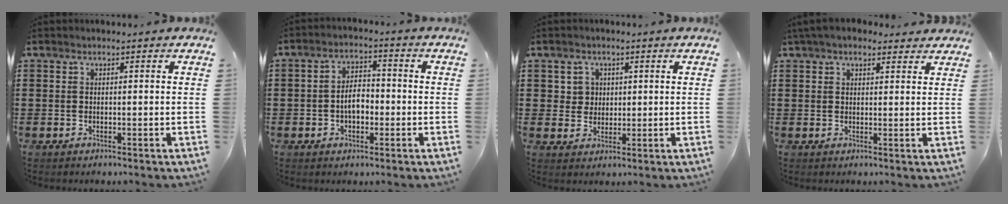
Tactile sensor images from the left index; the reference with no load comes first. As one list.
[{"total": 4.6, "force": [-1.0, 2.4, 3.8], "torque": [-0.061, 0.005, -0.023]}, {"total": 3.0, "force": [1.0, 2.8, 0.5], "torque": [-0.026, 0.009, 0.017]}, {"total": 3.8, "force": [3.1, 1.2, 1.7], "torque": [-0.042, 0.002, 0.058]}]